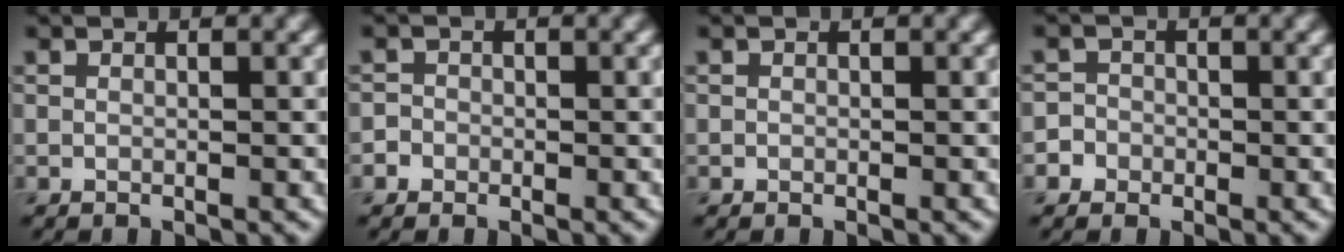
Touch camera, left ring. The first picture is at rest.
{"total": 1.2, "force": [-0.5, 1.1, 0.2], "torque": [0.003, 0.004, -0.010]}
{"total": 0.0}
{"total": 2.6, "force": [-1.2, 2.3, 0.3], "torque": [0.017, 0.009, -0.031]}